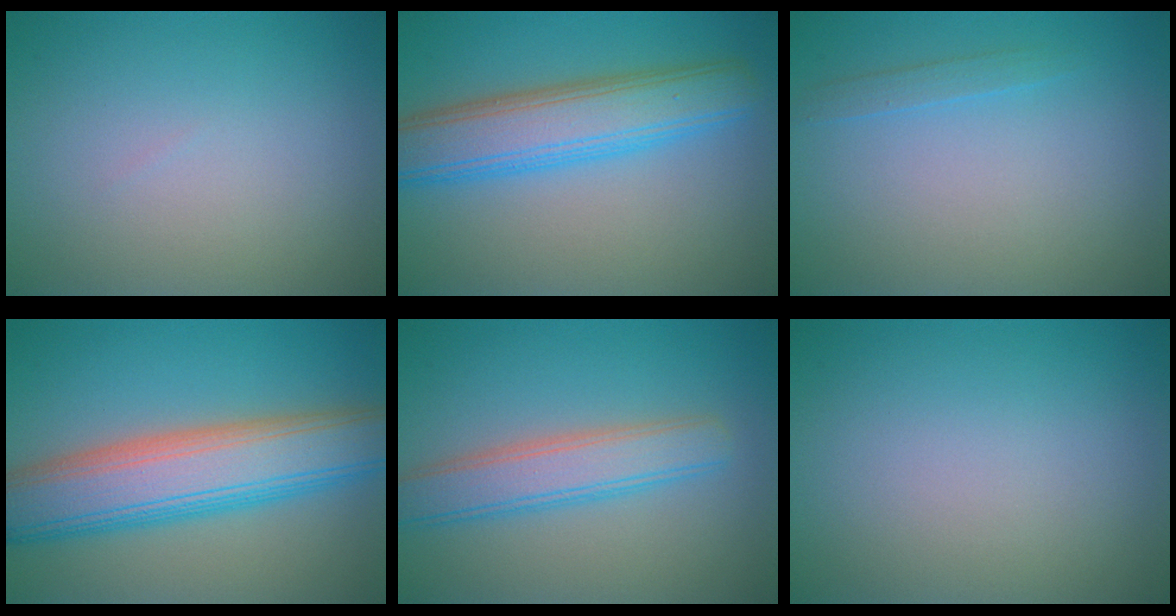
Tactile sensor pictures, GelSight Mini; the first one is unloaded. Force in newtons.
{"total": 7.1, "press": 7.1, "slide": 0.1}
{"total": 1.0, "press": 1.0, "slide": 0.1}
{"total": 9.6, "press": 9.5, "slide": 0.4}
{"total": 4.4, "press": 4.4, "slide": 0.1}
{"total": 0.0}